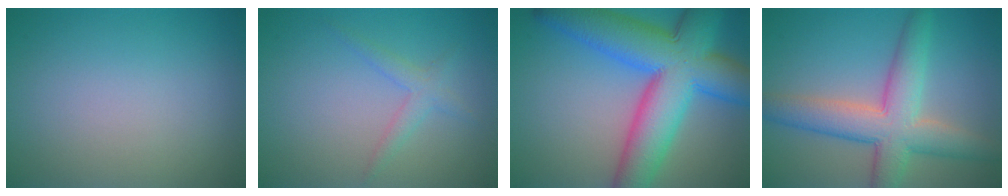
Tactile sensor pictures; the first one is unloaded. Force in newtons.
{"total": 1.8, "press": 1.8, "slide": 0.1}
{"total": 12.7, "press": 12.7, "slide": 0.4}
{"total": 7.1, "press": 7.1, "slide": 0.2}